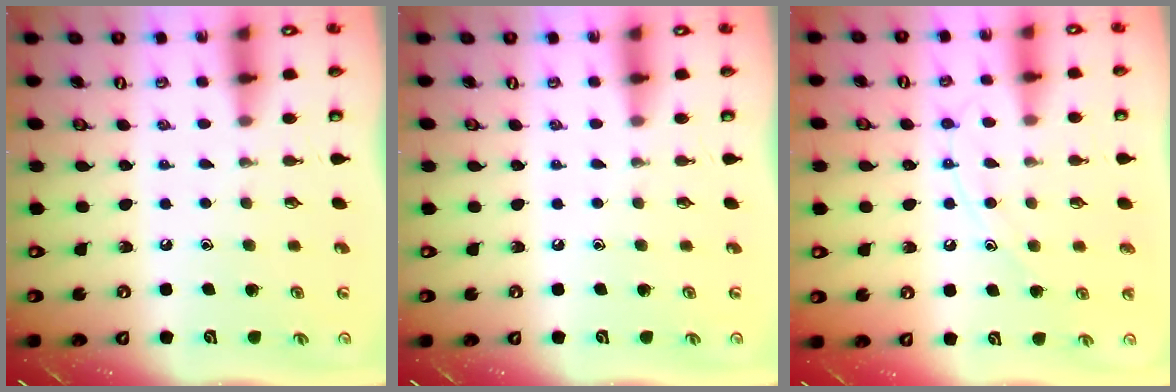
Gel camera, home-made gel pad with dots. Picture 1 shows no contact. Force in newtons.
{"total": 0.0}
{"total": 9.9, "press": 9.9, "slide": 0.8}